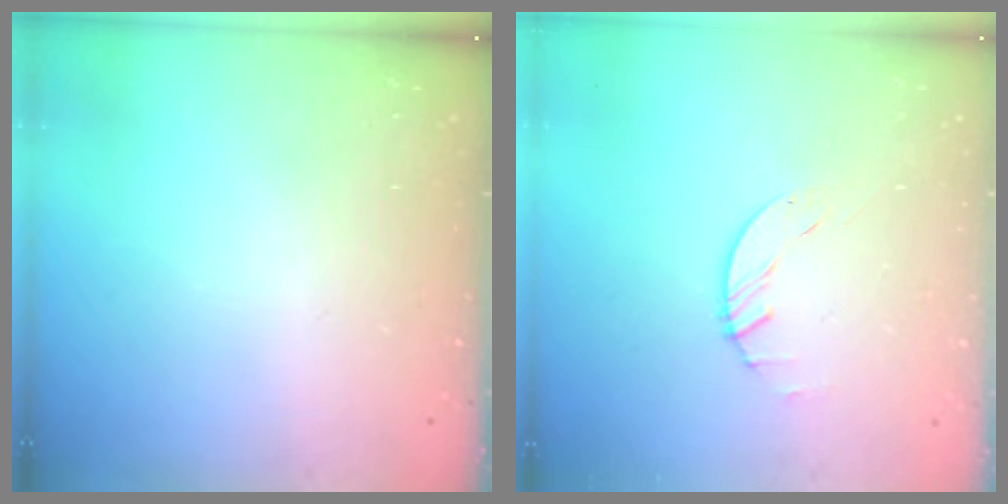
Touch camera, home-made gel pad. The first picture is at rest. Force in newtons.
{"total": 1.5, "press": 1.4, "slide": 0.1}